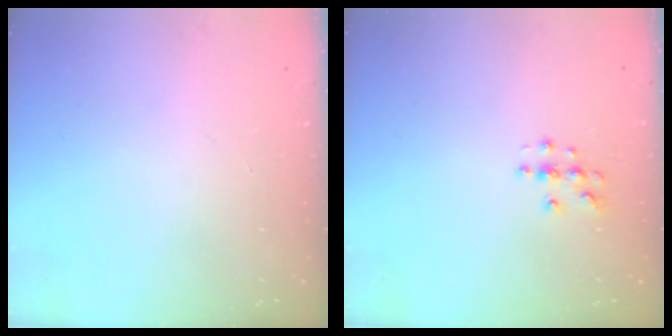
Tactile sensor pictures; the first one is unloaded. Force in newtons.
{"total": 4.5, "press": 4.5, "slide": 0.5}